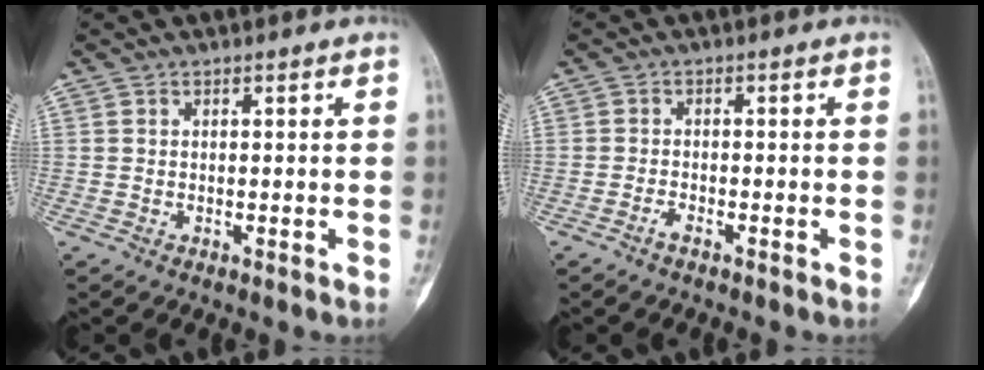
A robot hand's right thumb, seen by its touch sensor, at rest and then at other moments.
{"total": 1.4, "force": [-1.2, 0.3, 0.8], "torque": [-0.019, 0.007, -0.023]}